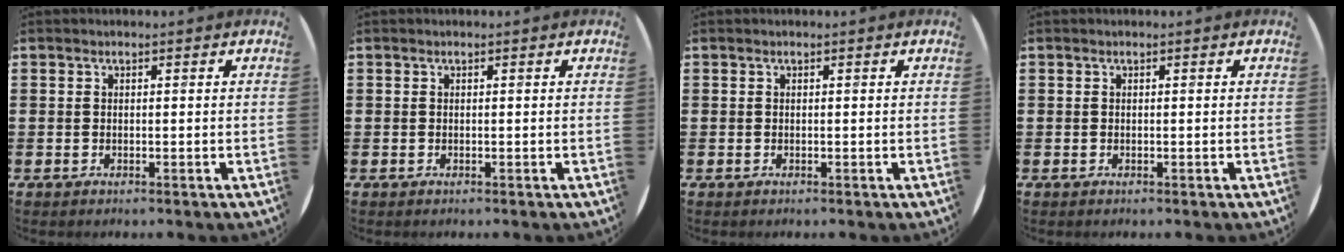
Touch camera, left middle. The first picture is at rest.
{"total": 0.0}
{"total": 0.0}
{"total": 0.0}